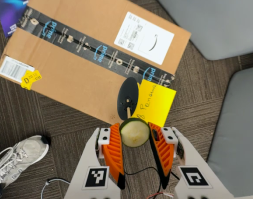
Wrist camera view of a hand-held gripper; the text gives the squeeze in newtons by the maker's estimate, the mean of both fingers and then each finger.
{"total": 9.6, "left": 9.8, "right": 9.4}